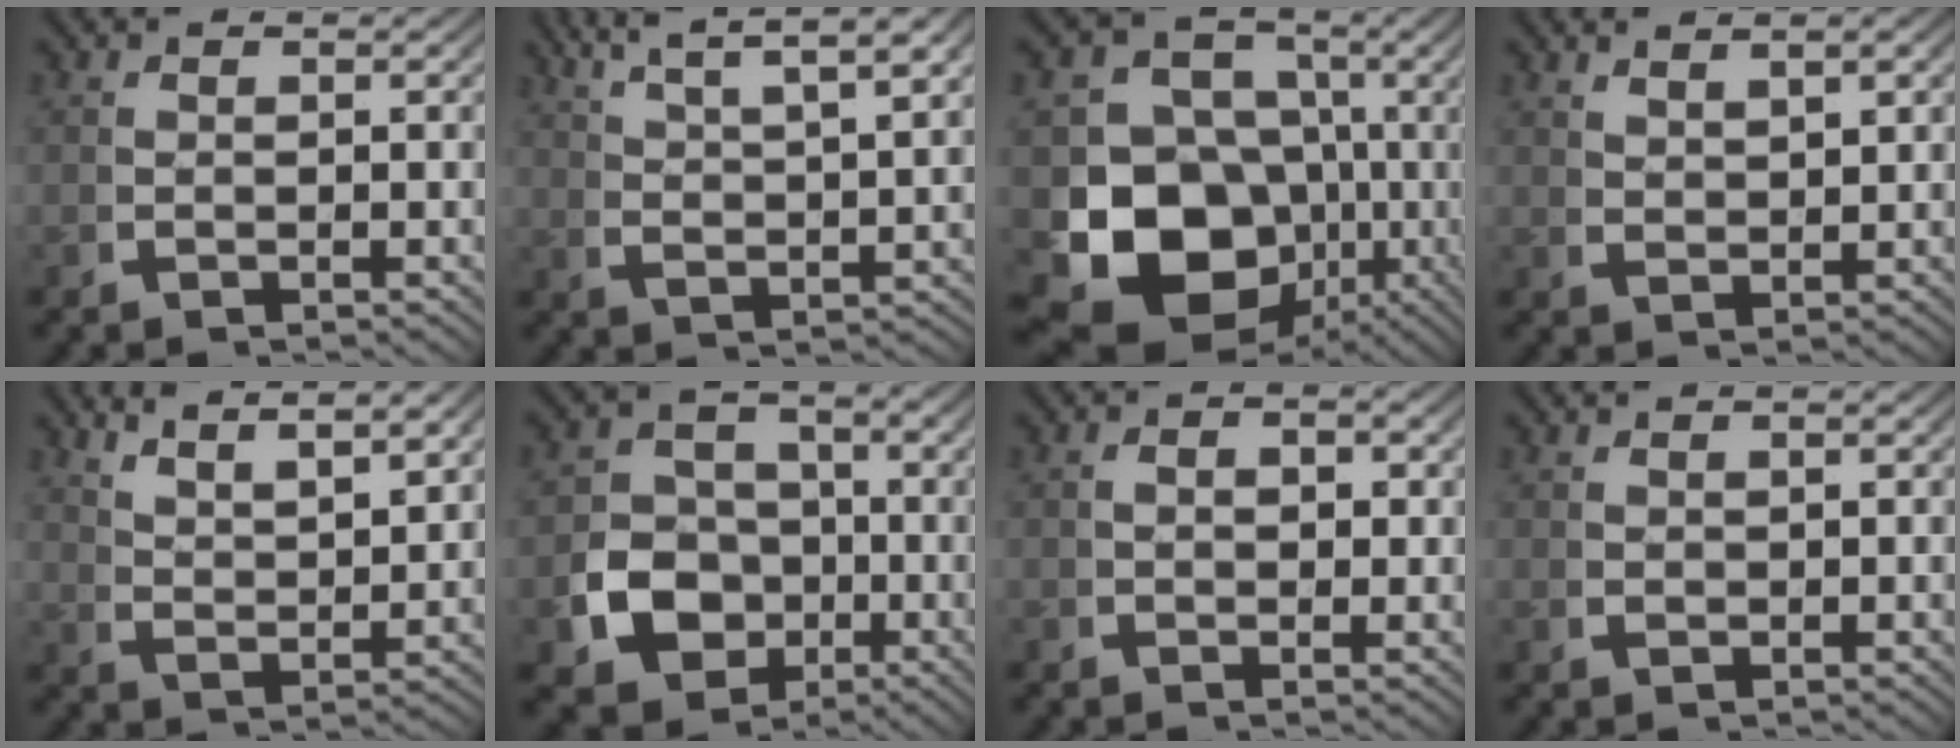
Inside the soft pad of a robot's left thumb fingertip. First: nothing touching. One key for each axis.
{"total": 7.0, "fx": 5.5, "fy": 1.8, "fz": 4.0, "tx": -0.058, "ty": 0.013, "tz": 0.095}
{"total": 18.3, "fx": -2.4, "fy": 14.1, "fz": 11.4, "tx": -0.220, "ty": -0.072, "tz": -0.019}
{"total": 2.2, "fx": 2.0, "fy": 0.2, "fz": 0.9, "tx": -0.012, "ty": 0.004, "tz": 0.046}
{"total": 5.0, "fx": 4.4, "fy": 1.1, "fz": 2.2, "tx": -0.036, "ty": 0.003, "tz": 0.083}
{"total": 12.0, "fx": -3.6, "fy": 10.5, "fz": 4.7, "tx": -0.103, "ty": -0.049, "tz": -0.056}
{"total": 1.9, "fx": 0.3, "fy": 1.2, "fz": 1.4, "tx": -0.022, "ty": -0.005, "tz": 0.005}
{"total": 0.7, "fx": 0.6, "fy": 0.1, "fz": 0.3, "tx": -0.006, "ty": 0.000, "tz": 0.017}